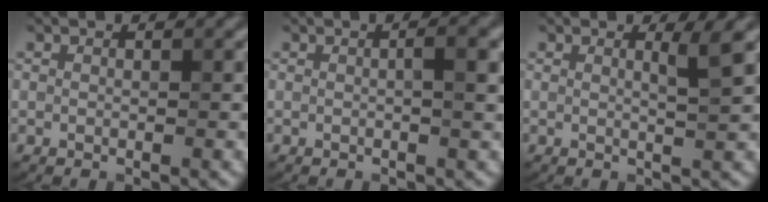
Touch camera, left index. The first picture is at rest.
{"total": 3.0, "force": [0.3, 0.8, 2.9], "torque": [-0.040, 0.006, 0.000]}
{"total": 1.9, "force": [0.7, 0.4, 1.7], "torque": [-0.022, -0.002, 0.004]}